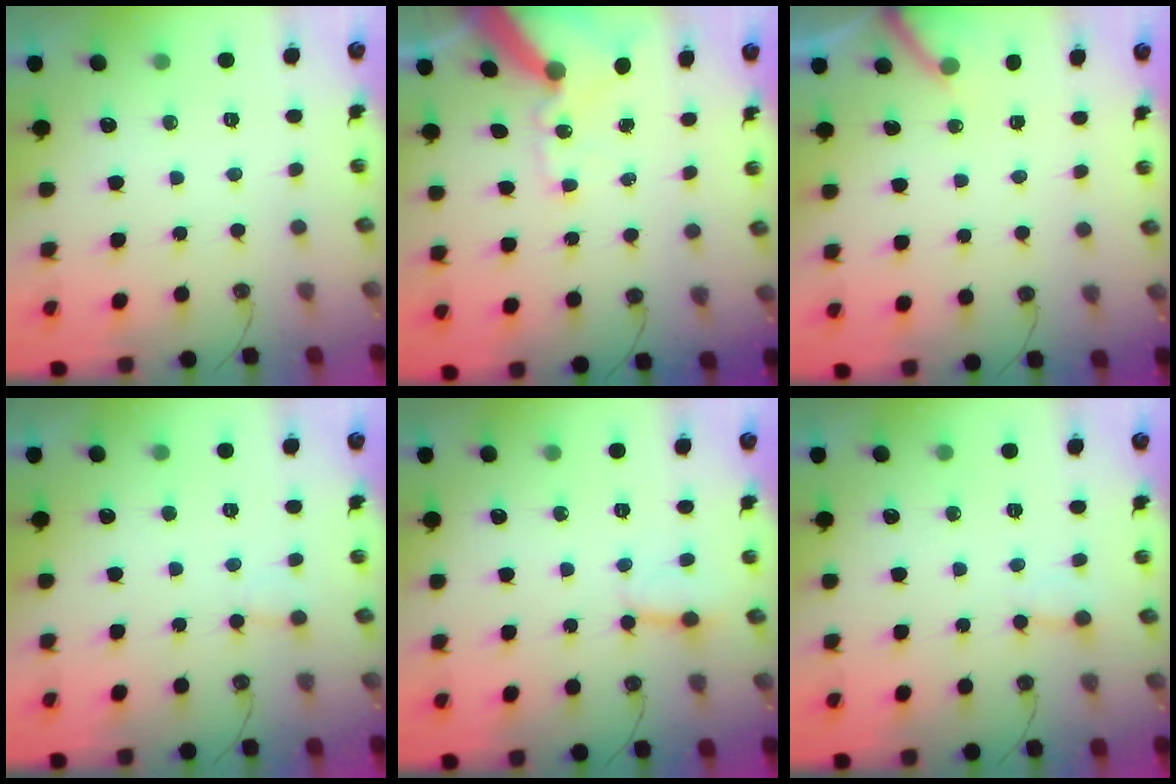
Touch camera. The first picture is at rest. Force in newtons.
{"total": 13.2, "press": 13.1, "slide": 2.0}
{"total": 4.3, "press": 4.3, "slide": 0.2}
{"total": 3.9, "press": 3.9, "slide": 0.6}
{"total": 2.8, "press": 2.8, "slide": 0.2}
{"total": 3.4, "press": 3.4, "slide": 0.6}